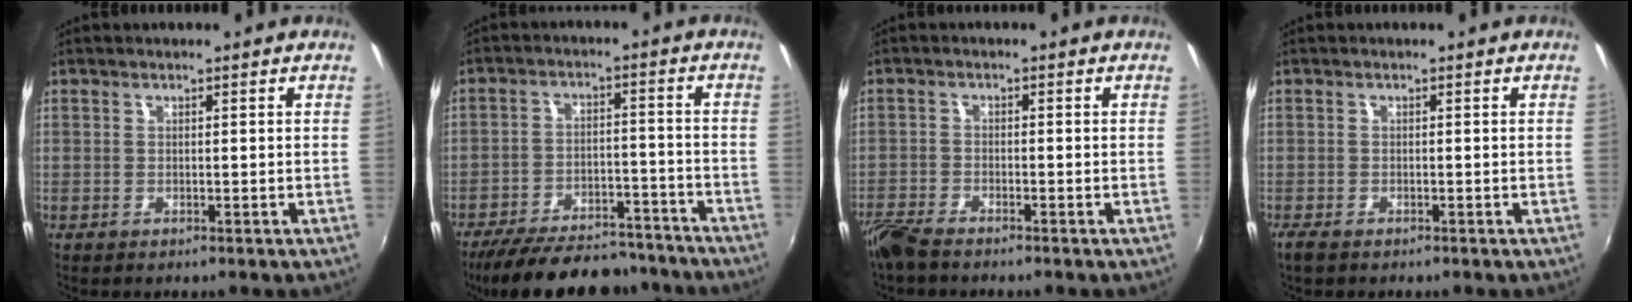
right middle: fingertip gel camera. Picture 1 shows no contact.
{"total": 21.5, "force": [-18.3, 6.9, 8.8], "torque": [-0.173, 0.004, -0.249]}
{"total": 5.0, "force": [-4.5, 0.9, 2.1], "torque": [-0.060, -0.018, -0.089]}
{"total": 1.9, "force": [-1.5, 0.7, 1.0], "torque": [-0.023, -0.008, -0.027]}